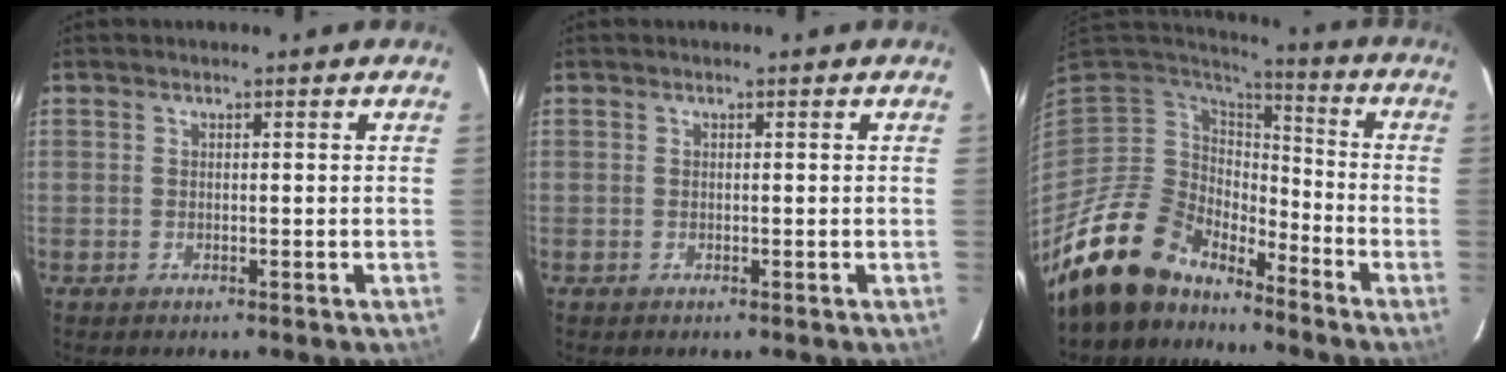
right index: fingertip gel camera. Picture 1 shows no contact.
{"total": 0.0}
{"total": 15.5, "force": [-13.3, 7.0, 3.9], "torque": [-0.101, 0.005, -0.239]}